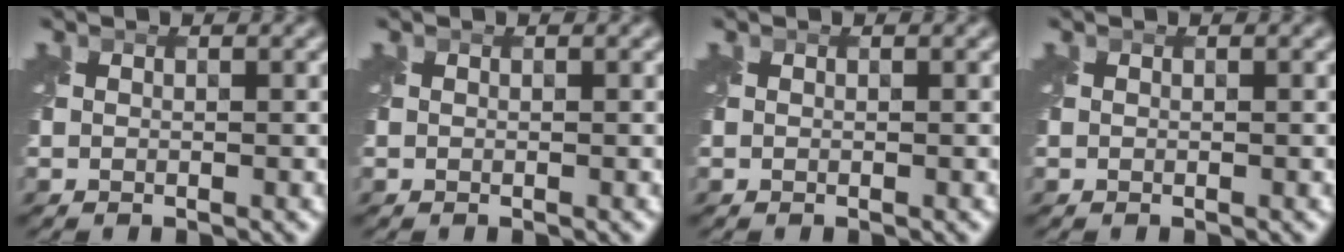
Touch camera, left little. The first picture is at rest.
{"total": 0.0}
{"total": 0.0}
{"total": 0.0}